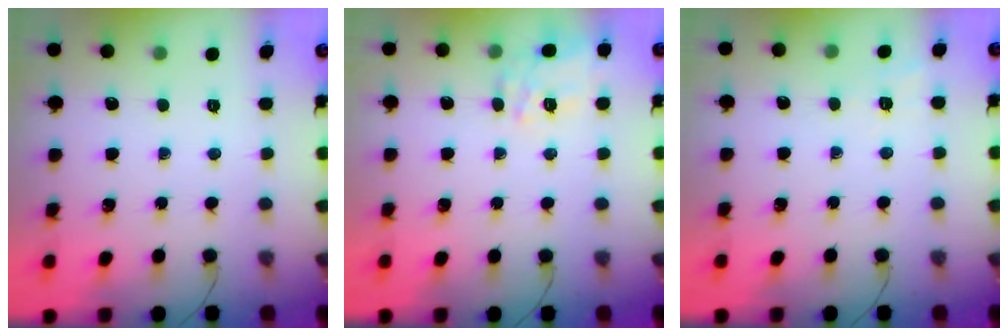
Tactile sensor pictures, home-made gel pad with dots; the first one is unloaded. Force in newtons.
{"total": 14.5, "press": 14.4, "slide": 1.7}
{"total": 1.9, "press": 0.0, "slide": 1.9}